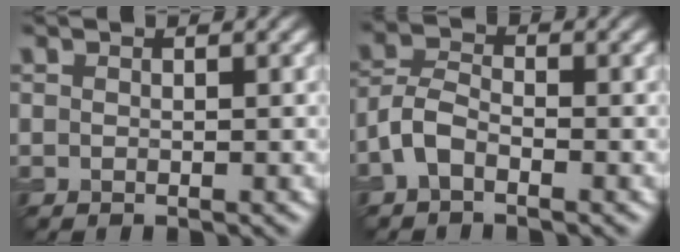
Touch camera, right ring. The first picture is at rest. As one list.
[{"total": 2.7, "force": [-1.5, 1.4, 1.8], "torque": [-0.038, 0.007, -0.040]}]